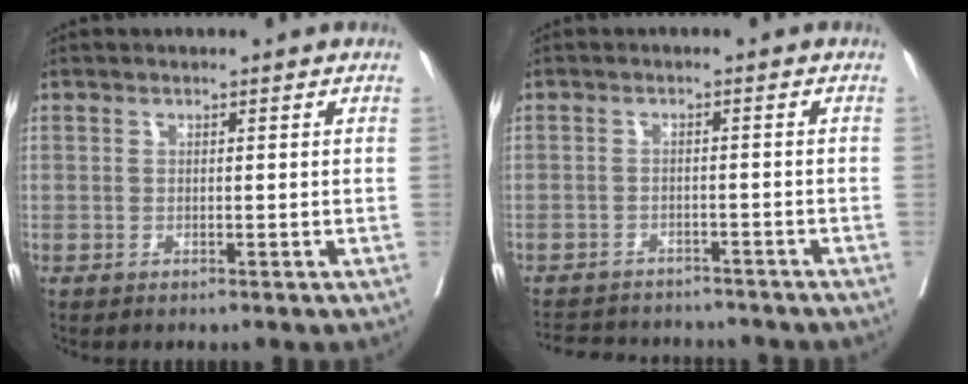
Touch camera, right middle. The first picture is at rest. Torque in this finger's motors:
{"motor_torque": [0.20, -0.40, 0.09, 0.04]}